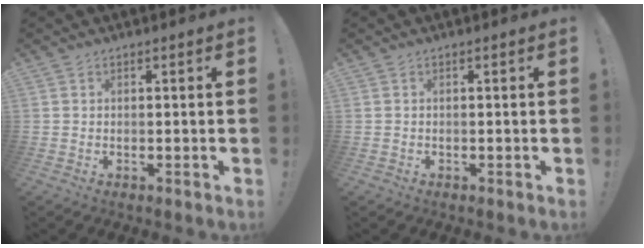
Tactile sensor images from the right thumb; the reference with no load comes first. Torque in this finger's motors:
{"motor_torque": [-0.04, 0.15, -0.26, -0.03, -0.03]}